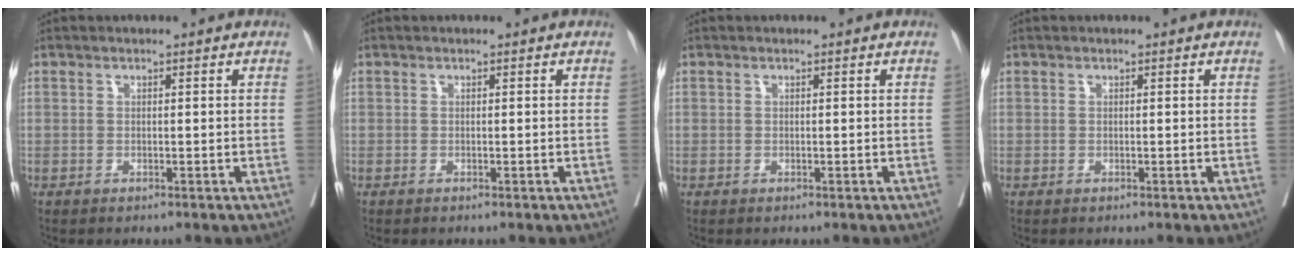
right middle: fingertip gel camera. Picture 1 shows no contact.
{"total": 0.0}
{"total": 0.0}
{"total": 0.0}